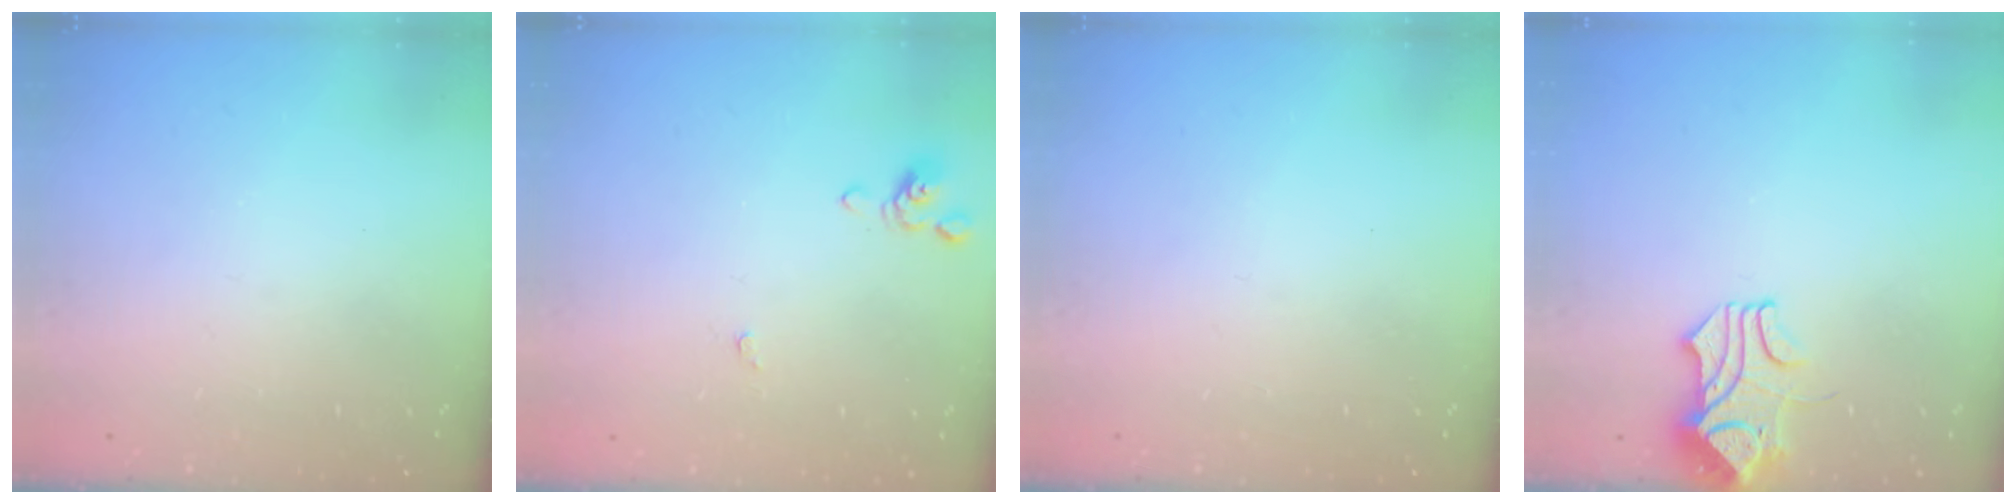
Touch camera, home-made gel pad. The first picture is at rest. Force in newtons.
{"total": 0.5, "press": 0.5, "slide": 0.3}
{"total": 0.0}
{"total": 1.9, "press": 1.8, "slide": 0.7}